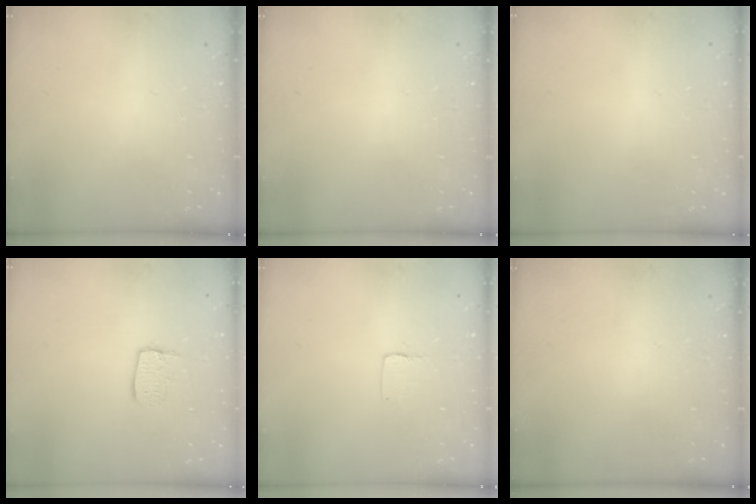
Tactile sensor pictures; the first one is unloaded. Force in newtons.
{"total": 0.0}
{"total": 0.0}
{"total": 7.0, "press": 7.0, "slide": 0.3}
{"total": 1.0, "press": 1.0, "slide": 0.1}
{"total": 0.0}